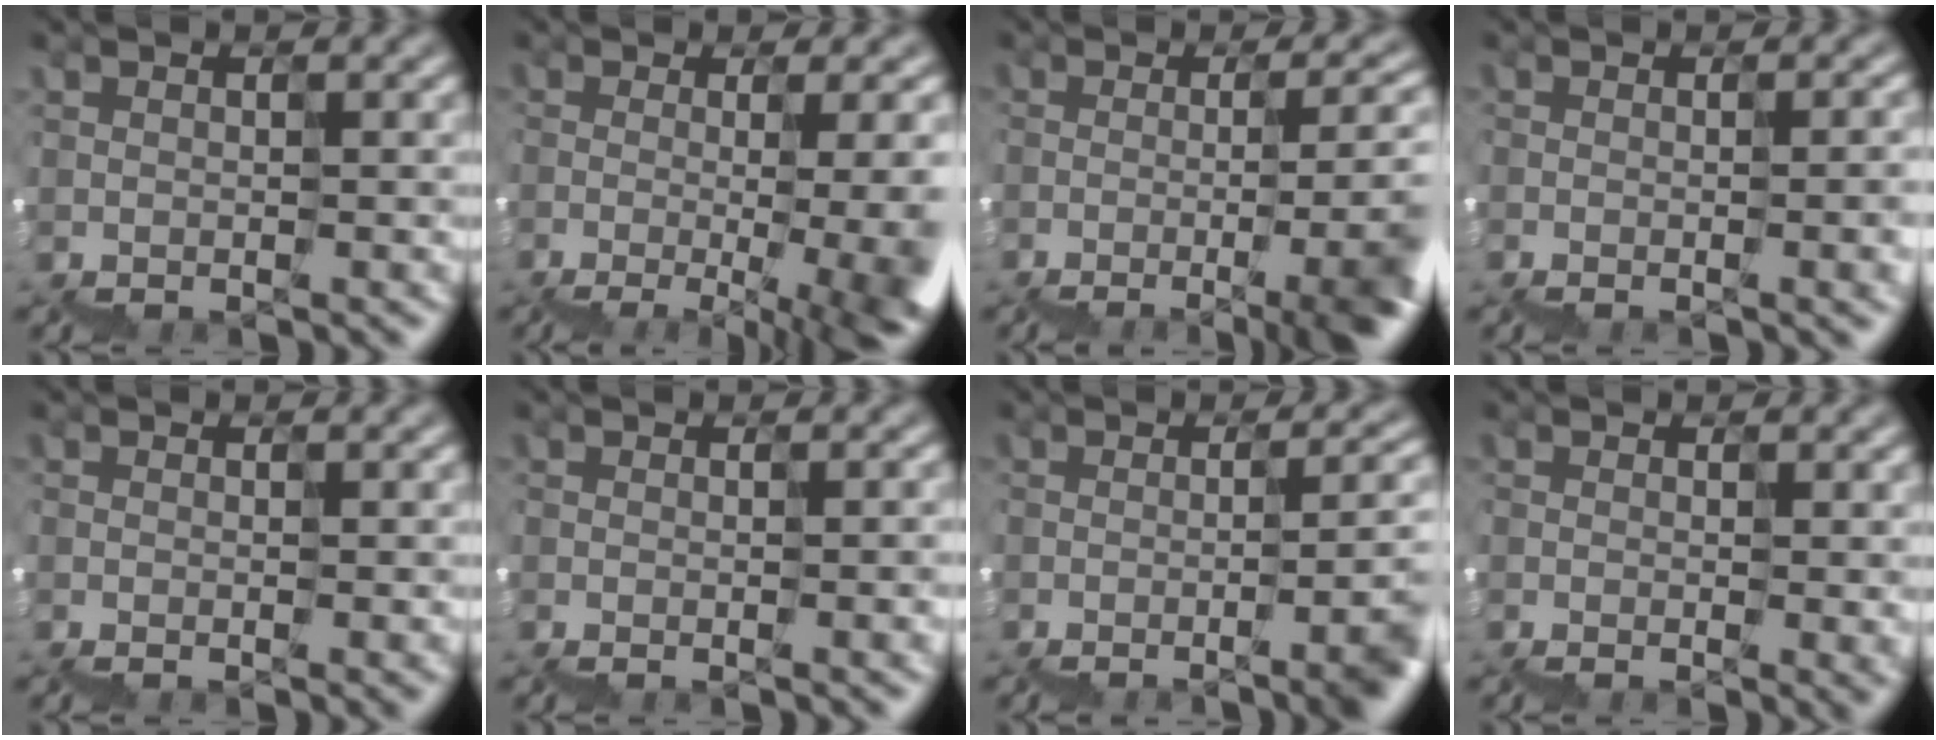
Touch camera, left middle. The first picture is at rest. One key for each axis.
{"total": 10.2, "fx": -2.4, "fy": 4.2, "fz": 9.0, "tx": -0.126, "ty": -0.017, "tz": -0.010}
{"total": 9.2, "fx": -2.7, "fy": 3.5, "fz": 8.1, "tx": -0.104, "ty": 0.003, "tz": -0.031}
{"total": 6.2, "fx": -1.3, "fy": 2.9, "fz": 5.4, "tx": -0.057, "ty": 0.003, "tz": -0.008}
{"total": 1.7, "fx": -0.6, "fy": 0.5, "fz": 1.5, "tx": -0.021, "ty": -0.002, "tz": -0.008}
{"total": 3.2, "fx": -0.8, "fy": 1.3, "fz": 2.8, "tx": -0.023, "ty": 0.001, "tz": -0.010}
{"total": 8.3, "fx": -2.2, "fy": 3.4, "fz": 7.2, "tx": -0.077, "ty": 0.004, "tz": -0.021}
{"total": 3.5, "fx": -0.6, "fy": 1.3, "fz": 3.2, "tx": -0.050, "ty": -0.004, "tz": -0.003}